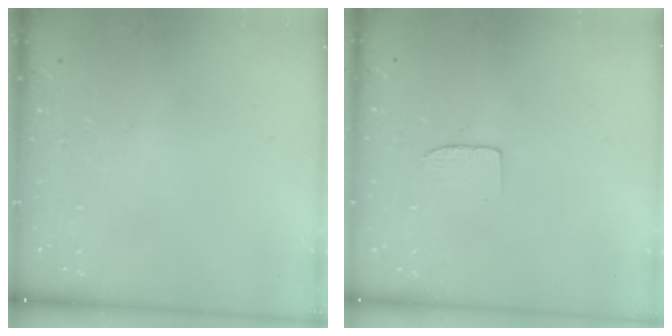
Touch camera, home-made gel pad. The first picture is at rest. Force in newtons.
{"total": 3.7, "press": 3.7, "slide": 0.3}